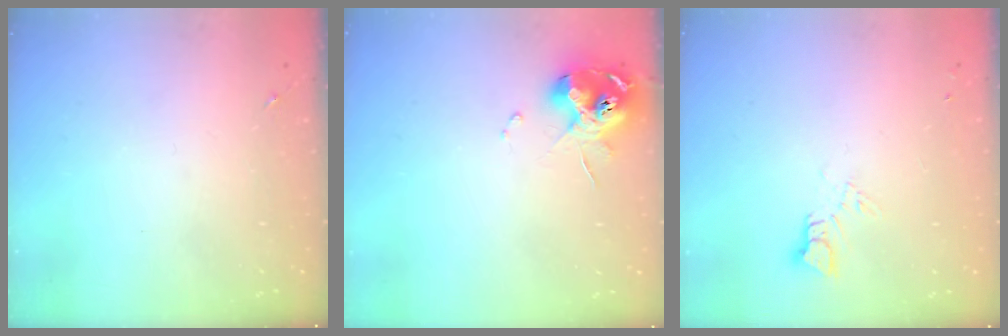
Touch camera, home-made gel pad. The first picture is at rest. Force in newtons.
{"total": 11.0, "press": 10.9, "slide": 1.3}
{"total": 3.4, "press": 3.4, "slide": 0.2}